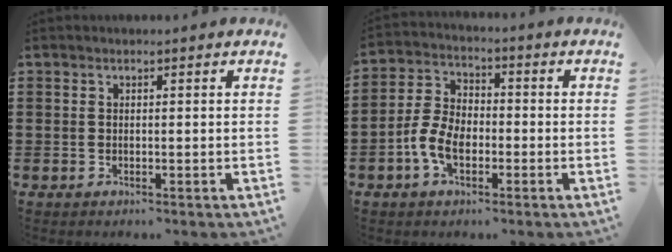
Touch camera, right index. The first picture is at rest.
{"total": 6.5, "force": [-2.5, 3.8, 4.7], "torque": [-0.115, 0.005, -0.053]}